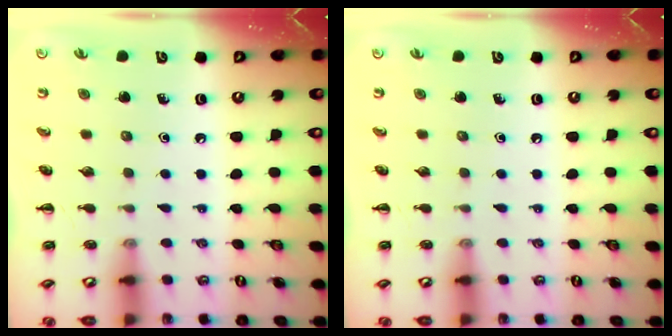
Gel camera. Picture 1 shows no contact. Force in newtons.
{"total": 0.0}